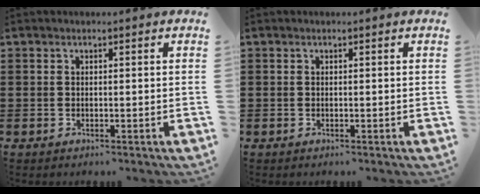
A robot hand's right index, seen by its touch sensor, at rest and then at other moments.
{"total": 0.0}